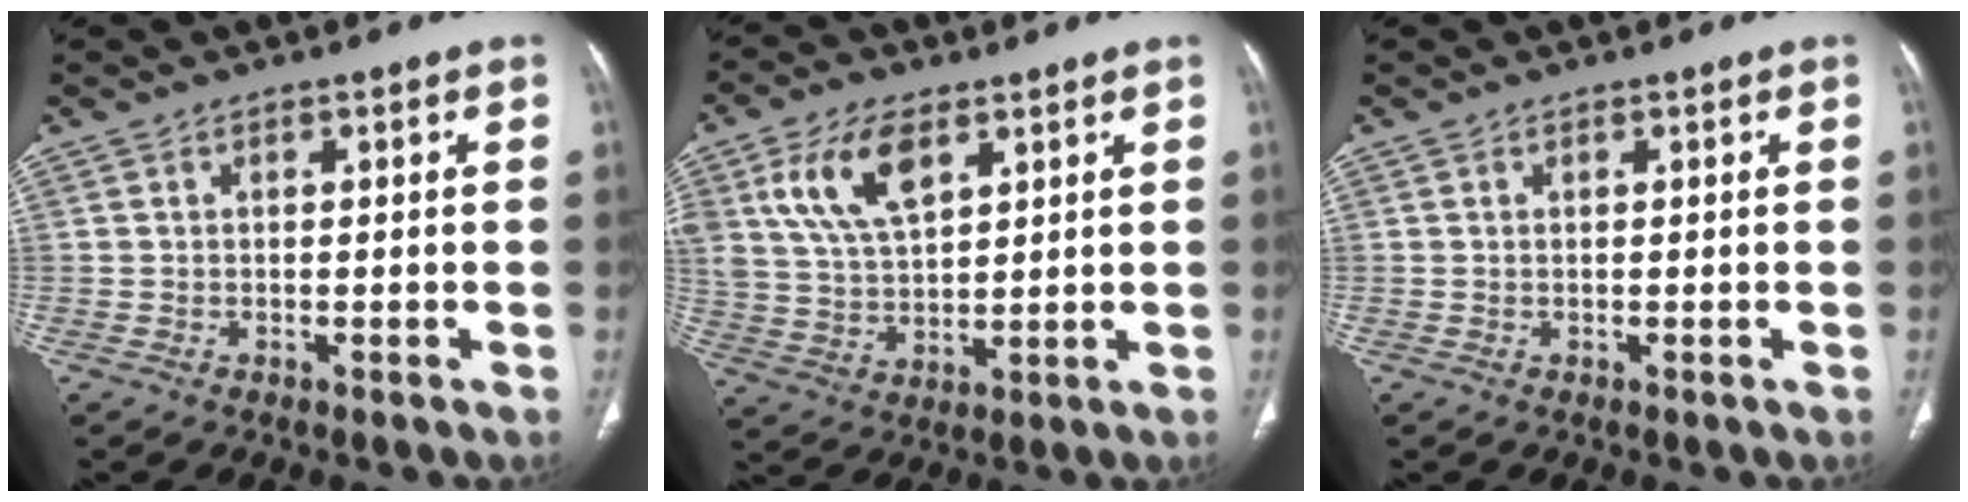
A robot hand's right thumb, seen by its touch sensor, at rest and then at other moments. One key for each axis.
{"total": 12.1, "fx": 5.6, "fy": 6.3, "fz": 8.7, "tx": -0.159, "ty": -0.015, "tz": 0.114}
{"total": 0.0}